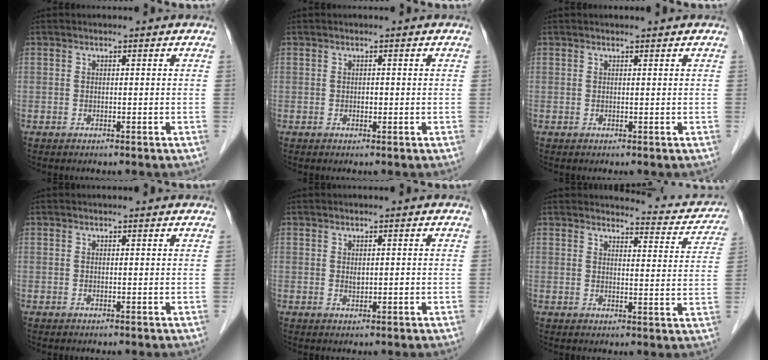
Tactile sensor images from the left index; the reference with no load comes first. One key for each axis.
{"total": 0.5, "fx": -0.1, "fy": 0.4, "fz": 0.3, "tx": -0.006, "ty": 0.002, "tz": -0.003}
{"total": 0.9, "fx": 0.8, "fy": 0.0, "fz": 0.3, "tx": -0.005, "ty": 0.006, "tz": 0.014}
{"total": 0.9, "fx": 0.9, "fy": 0.1, "fz": 0.1, "tx": -0.009, "ty": 0.009, "tz": 0.011}
{"total": 1.0, "fx": 0.2, "fy": 0.6, "fz": 0.8, "tx": -0.015, "ty": -0.001, "tz": 0.006}
{"total": 9.7, "fx": 9.5, "fy": 1.8, "fz": 0.9, "tx": 0.007, "ty": -0.029, "tz": 0.091}